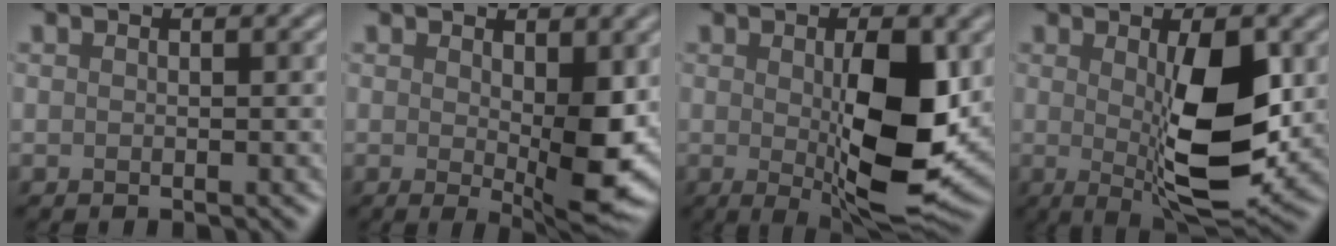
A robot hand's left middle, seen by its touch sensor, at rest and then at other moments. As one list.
[{"total": 6.1, "force": [0.2, 1.4, 5.9], "torque": [-0.093, -0.018, 0.014]}, {"total": 8.8, "force": [-0.1, 2.6, 8.4], "torque": [-0.132, -0.016, 0.012]}, {"total": 8.3, "force": [0.1, 2.3, 7.9], "torque": [-0.126, -0.016, 0.014]}]